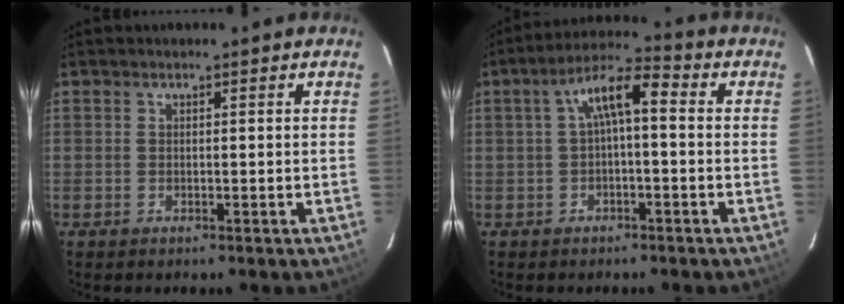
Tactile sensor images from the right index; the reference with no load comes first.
{"total": 6.9, "force": [0.1, 2.3, 6.5], "torque": [-0.128, 0.026, 0.002]}